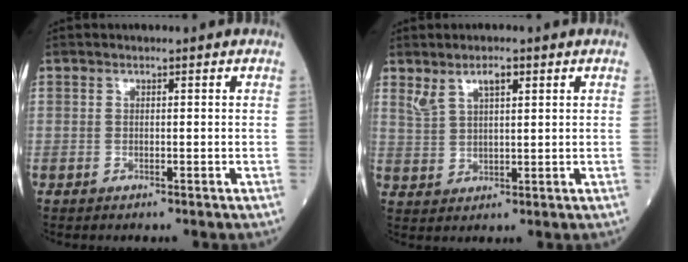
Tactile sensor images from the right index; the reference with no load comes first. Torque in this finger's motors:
{"motor_torque": [0.05, 0.11, 0.04, 0.04]}